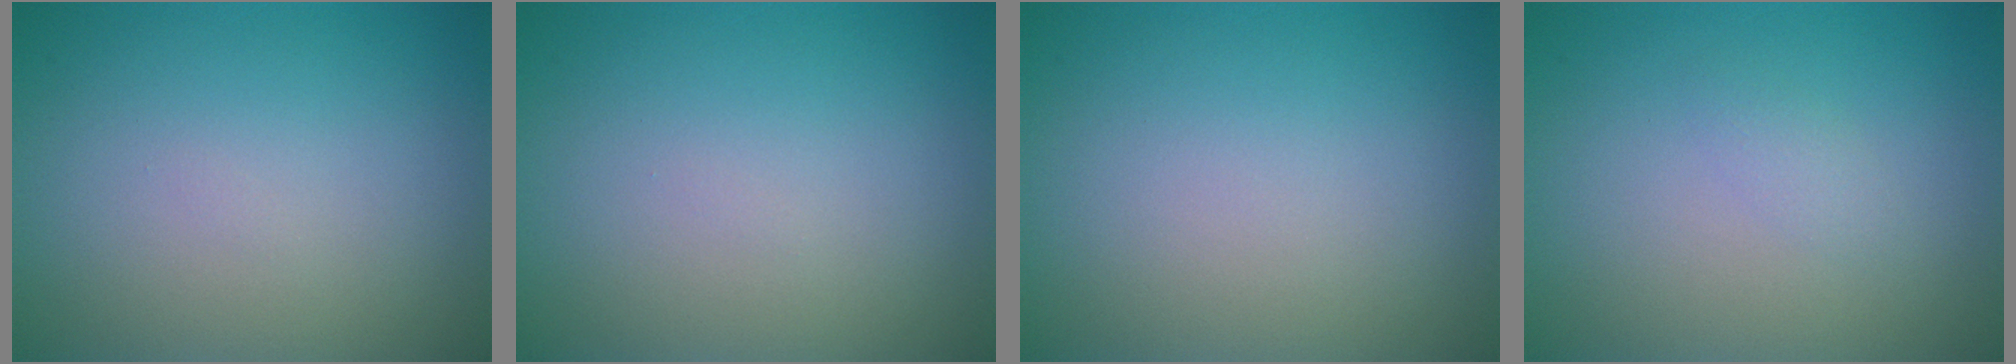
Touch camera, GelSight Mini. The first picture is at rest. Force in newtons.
{"total": 0.0}
{"total": 0.0}
{"total": 0.9, "press": 0.9, "slide": 0.0}